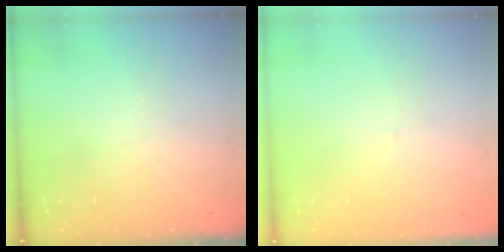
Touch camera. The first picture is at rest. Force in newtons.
{"total": 2.0, "press": 2.0, "slide": 0.1}